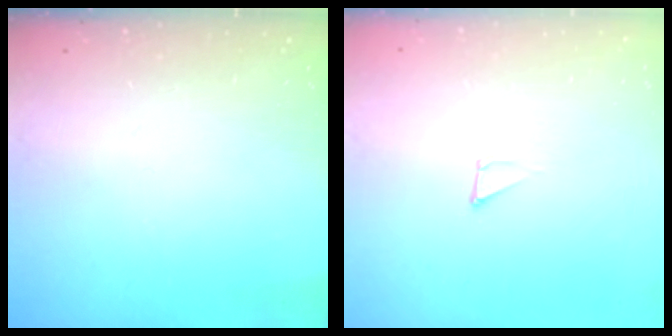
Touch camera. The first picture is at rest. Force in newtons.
{"total": 1.2, "press": 1.2, "slide": 0.0}